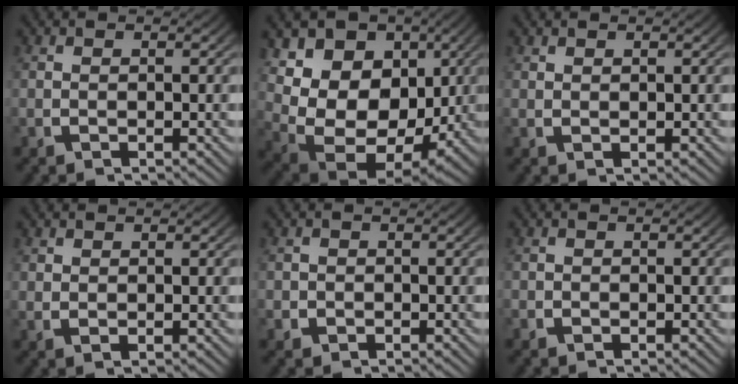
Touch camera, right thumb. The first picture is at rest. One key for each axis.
{"total": 16.8, "fx": -0.8, "fy": 12.8, "fz": 10.9, "tx": -0.239, "ty": -0.073, "tz": 0.005}
{"total": 0.6, "fx": 0.6, "fy": 0.1, "fz": 0.1, "tx": 0.004, "ty": -0.001, "tz": 0.015}
{"total": 0.8, "fx": 0.6, "fy": 0.3, "fz": 0.5, "tx": -0.009, "ty": -0.001, "tz": 0.017}
{"total": 1.5, "fx": -0.5, "fy": 1.4, "fz": 0.3, "tx": -0.004, "ty": -0.006, "tz": -0.008}
{"total": 0.7, "fx": -0.3, "fy": 0.6, "fz": 0.1, "tx": 0.000, "ty": -0.004, "tz": -0.006}